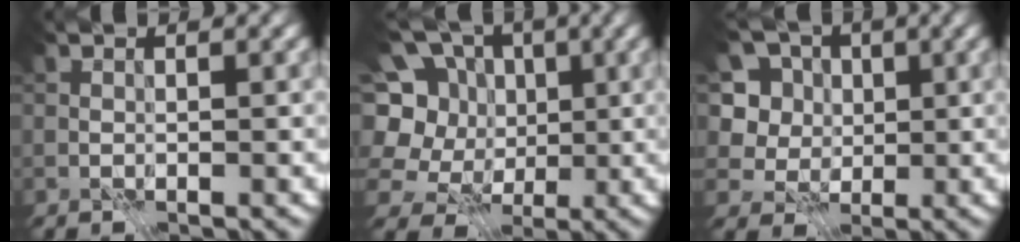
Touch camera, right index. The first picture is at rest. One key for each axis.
{"total": 10.0, "fx": 1.9, "fy": 8.5, "fz": 4.8, "tx": -0.117, "ty": 0.030, "tz": 0.002}
{"total": 7.8, "fx": 2.7, "fy": 6.7, "fz": 3.0, "tx": -0.067, "ty": 0.003, "tz": 0.040}